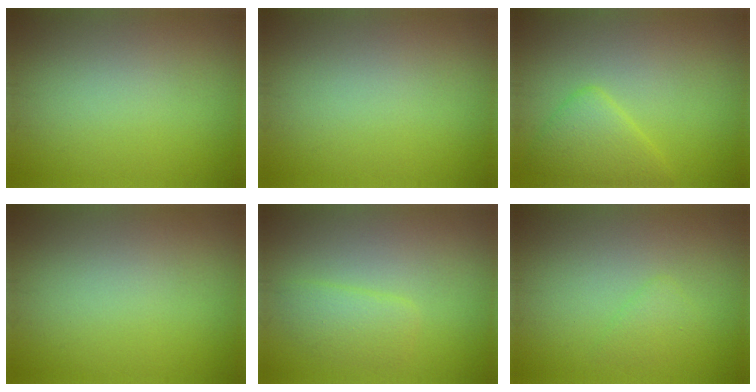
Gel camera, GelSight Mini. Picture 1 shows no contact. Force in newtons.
{"total": 0.0}
{"total": 2.3, "press": 2.3, "slide": 0.0}
{"total": 0.0}
{"total": 2.1, "press": 2.1, "slide": 0.1}
{"total": 1.2, "press": 1.2, "slide": 0.0}